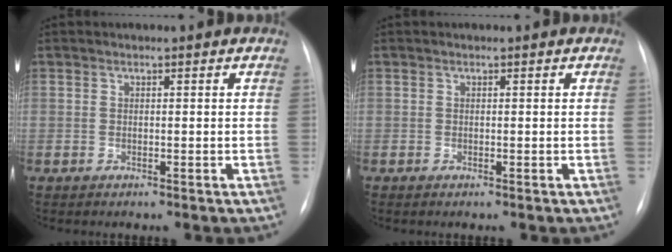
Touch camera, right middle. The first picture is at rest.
{"total": 0.0}